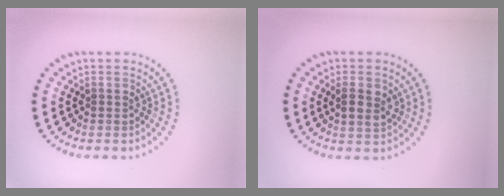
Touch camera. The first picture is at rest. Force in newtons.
{"total": 2.6, "press": 2.5, "slide": 0.6}